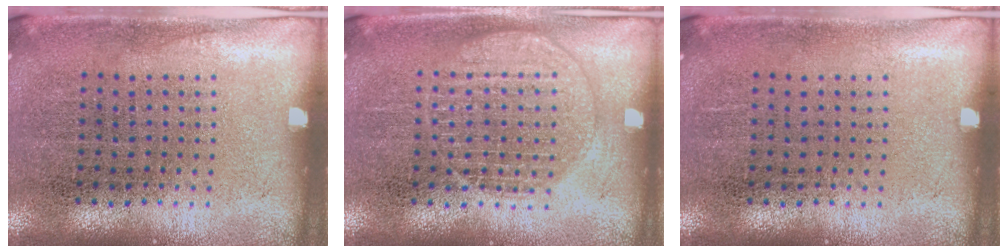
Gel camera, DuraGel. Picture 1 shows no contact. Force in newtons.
{"total": 2.4, "press": 2.4, "slide": 0.3}
{"total": 0.0}